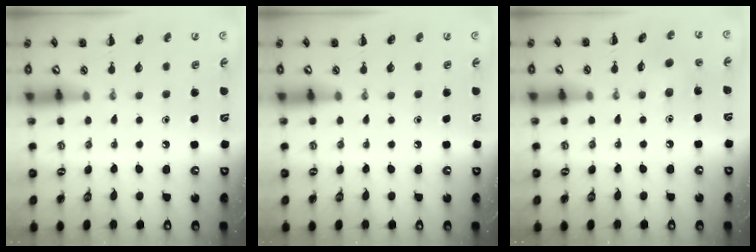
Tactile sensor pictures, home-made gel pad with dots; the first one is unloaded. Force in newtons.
{"total": 0.0}
{"total": 3.5, "press": 3.4, "slide": 0.7}